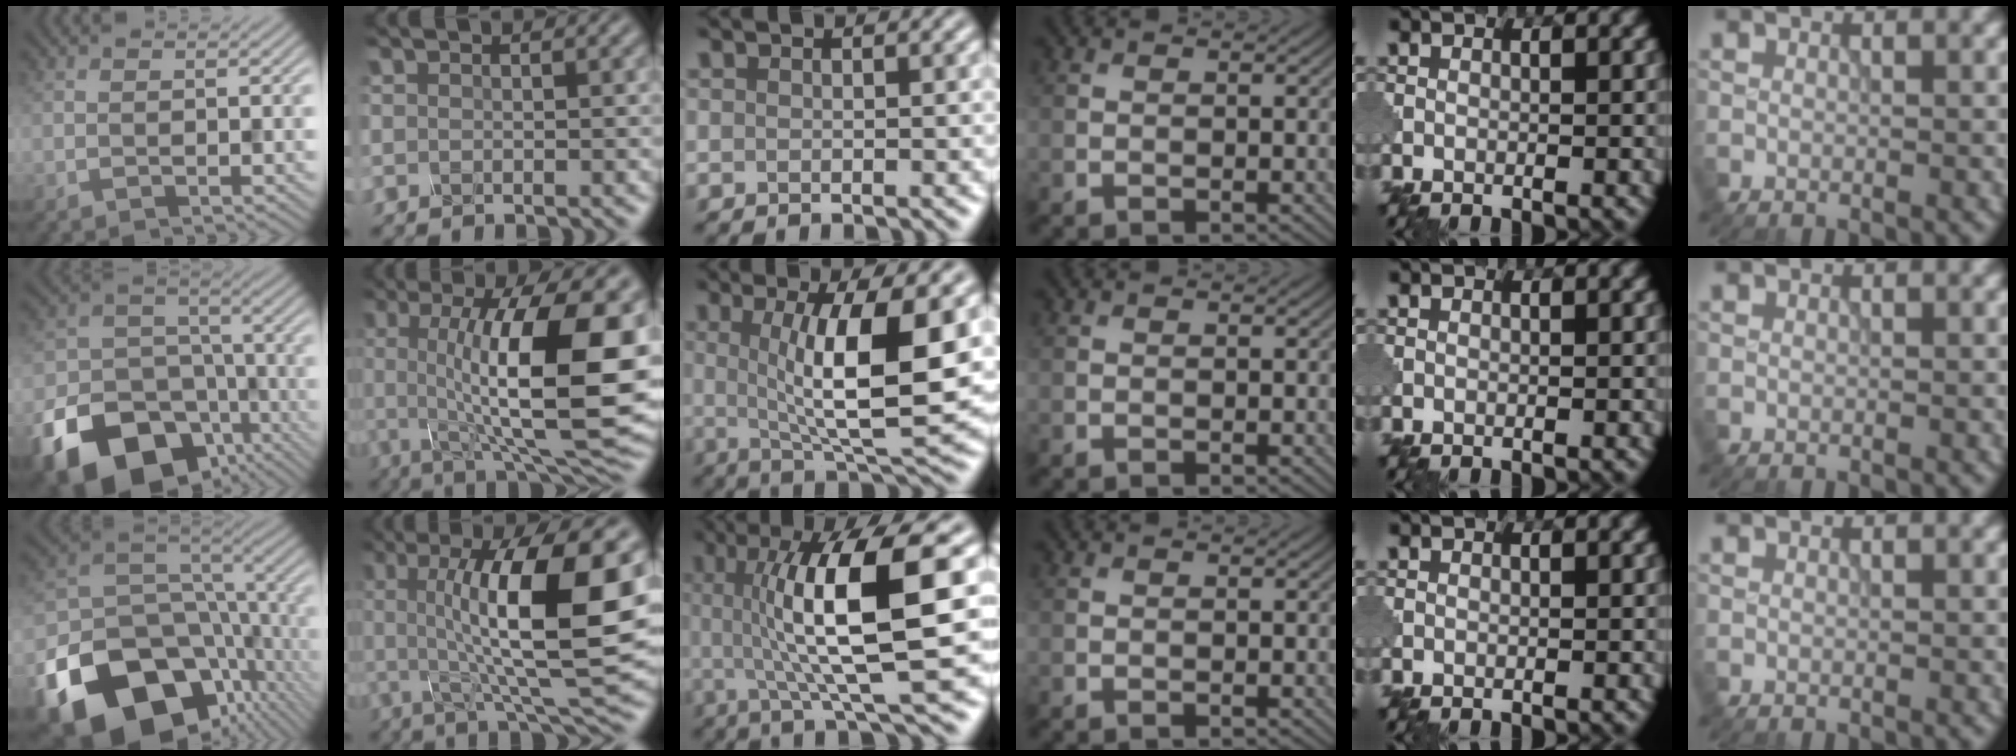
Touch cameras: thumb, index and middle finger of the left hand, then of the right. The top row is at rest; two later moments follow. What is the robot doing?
{"motion": "shake", "object": "sieve"}